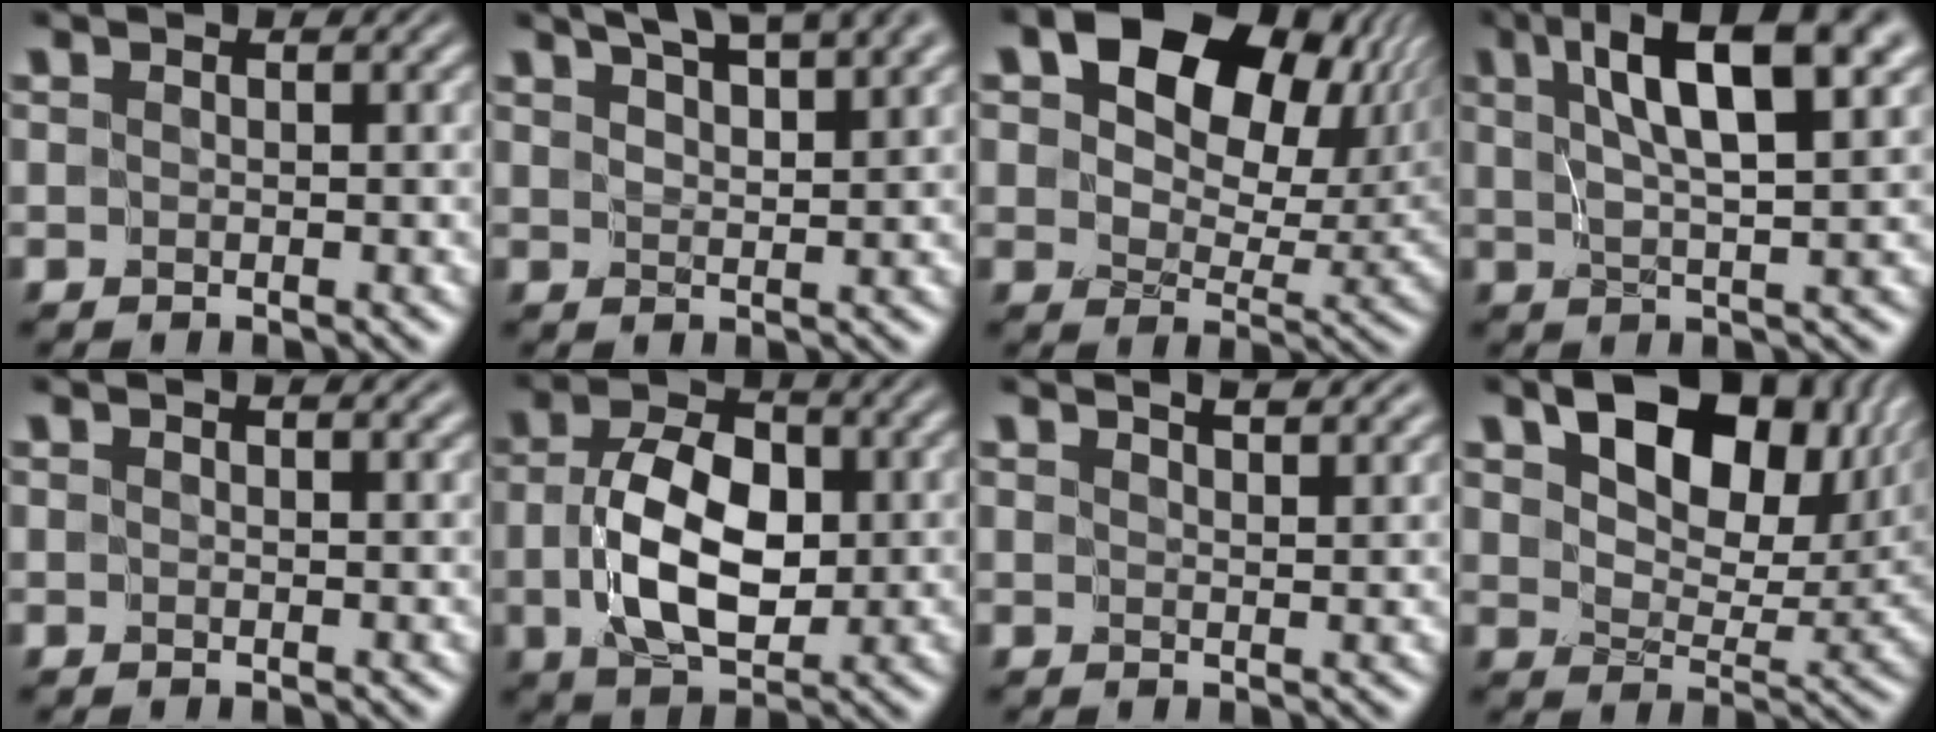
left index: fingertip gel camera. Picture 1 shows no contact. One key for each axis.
{"total": 7.2, "fx": 5.1, "fy": 2.0, "fz": 4.6, "tx": -0.053, "ty": 0.029, "tz": 0.053}
{"total": 13.9, "fx": 5.7, "fy": 8.6, "fz": 9.3, "tx": -0.130, "ty": 0.006, "tz": 0.096}
{"total": 9.4, "fx": 4.0, "fy": 2.6, "fz": 8.1, "tx": -0.120, "ty": 0.014, "tz": 0.062}
{"total": 2.2, "fx": 1.6, "fy": 0.8, "fz": 1.3, "tx": -0.001, "ty": 0.006, "tz": 0.006}
{"total": 7.2, "fx": -0.6, "fy": 4.4, "fz": 5.7, "tx": -0.113, "ty": 0.000, "tz": -0.011}
{"total": 4.4, "fx": 3.5, "fy": 1.3, "fz": 2.3, "tx": -0.011, "ty": 0.027, "tz": 0.021}
{"total": 10.5, "fx": 4.9, "fy": 6.0, "fz": 7.1, "tx": -0.113, "ty": 0.001, "tz": 0.092}